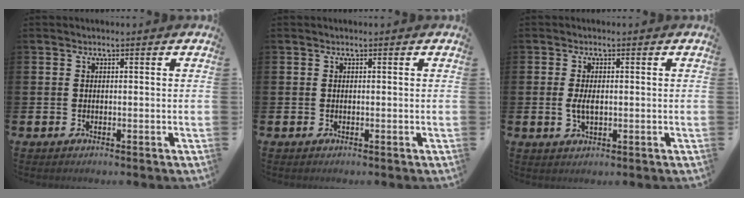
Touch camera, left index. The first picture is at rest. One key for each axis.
{"total": 0.0}
{"total": 2.5, "fx": 0.0, "fy": 1.2, "fz": 2.2, "tx": -0.036, "ty": 0.001, "tz": -0.003}